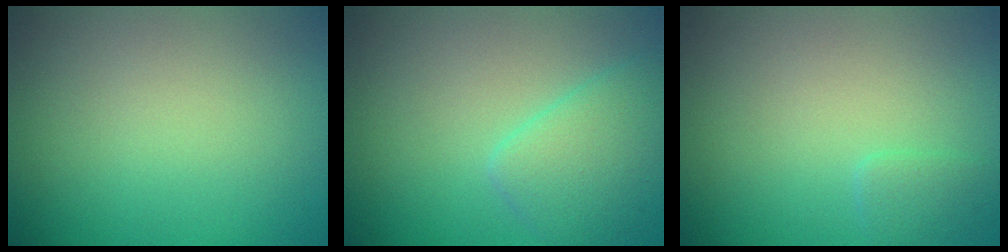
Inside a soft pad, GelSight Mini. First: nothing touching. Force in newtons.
{"total": 3.4, "press": 3.4, "slide": 0.1}
{"total": 1.2, "press": 1.2, "slide": 0.1}